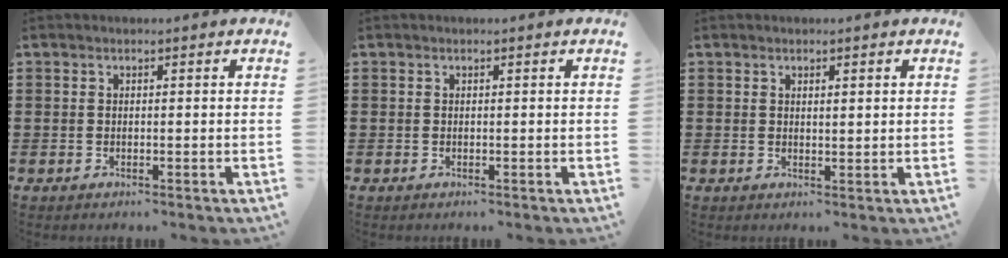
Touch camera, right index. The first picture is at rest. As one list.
[{"total": 0.0}, {"total": 1.0, "force": [0.7, 0.3, 0.6], "torque": [-0.012, 0.003, 0.013]}]